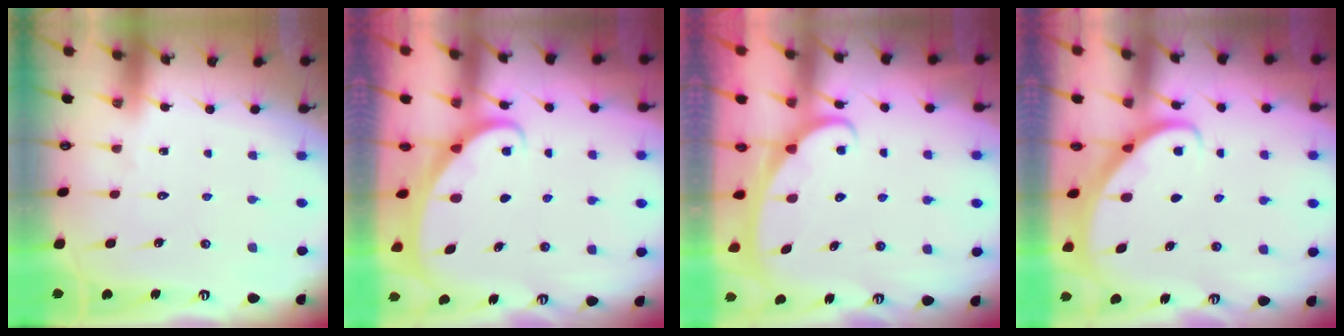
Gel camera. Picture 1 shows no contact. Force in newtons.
{"total": 1.8, "press": 1.8, "slide": 0.1}
{"total": 2.3, "press": 2.3, "slide": 0.4}
{"total": 2.7, "press": 2.7, "slide": 0.2}